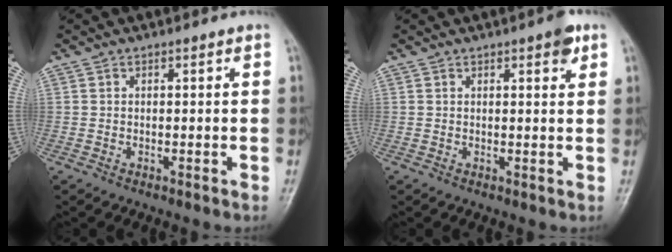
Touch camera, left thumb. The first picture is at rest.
{"total": 3.1, "force": [1.7, 0.9, 2.4], "torque": [-0.025, -0.005, 0.018]}